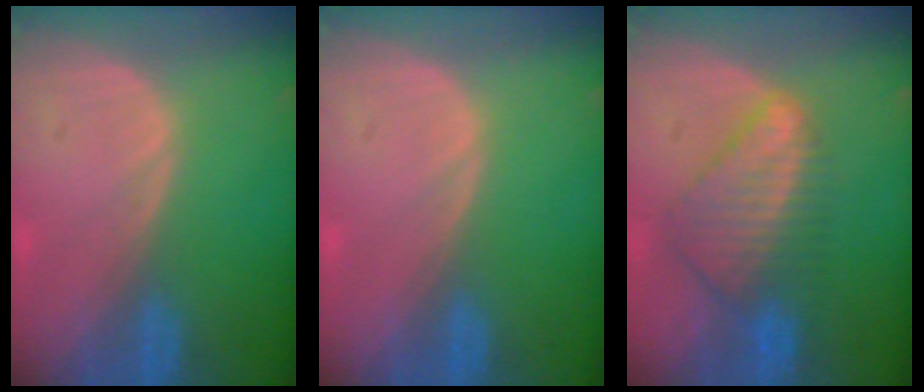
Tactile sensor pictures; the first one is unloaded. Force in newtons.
{"total": 0.0}
{"total": 8.1, "press": 7.2, "slide": 3.7}